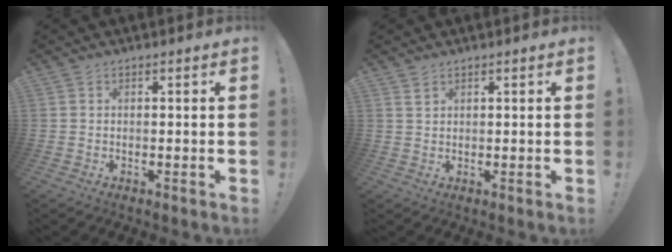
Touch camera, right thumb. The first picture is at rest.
{"total": 1.6, "force": [1.2, 0.9, 0.6], "torque": [0.001, -0.006, 0.020]}